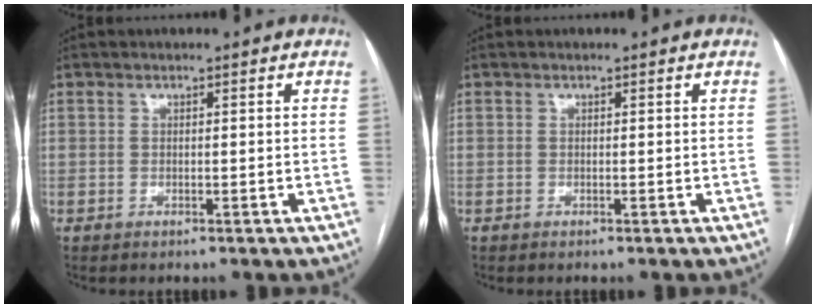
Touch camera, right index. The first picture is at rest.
{"total": 0.0}